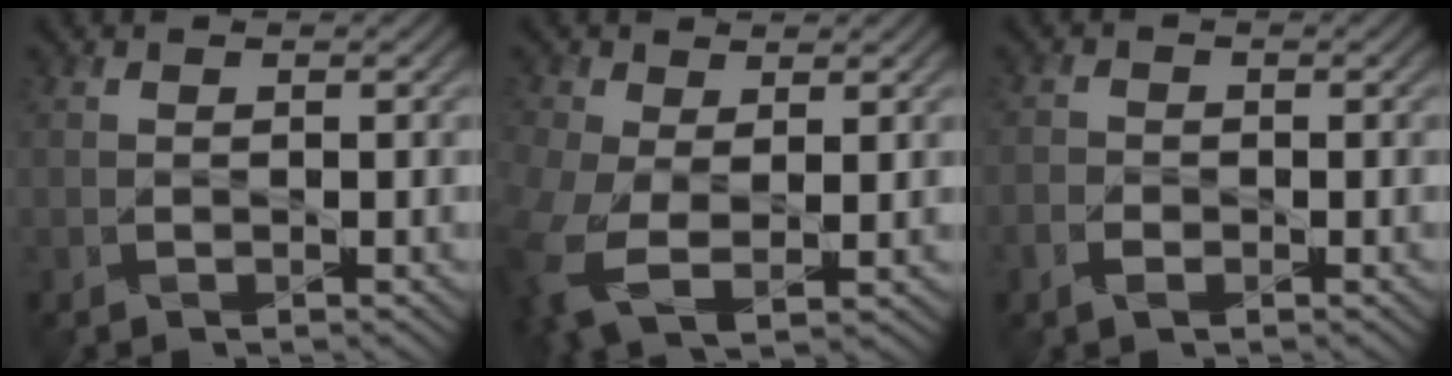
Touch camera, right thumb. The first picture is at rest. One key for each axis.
{"total": 8.4, "fx": -1.4, "fy": 5.3, "fz": 6.4, "tx": -0.183, "ty": -0.034, "tz": -0.017}
{"total": 2.2, "fx": -1.1, "fy": 1.5, "fz": 1.2, "tx": -0.027, "ty": -0.003, "tz": -0.026}